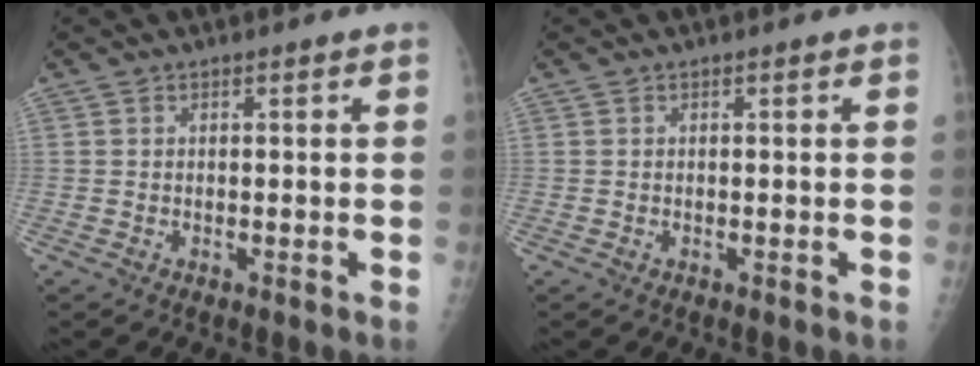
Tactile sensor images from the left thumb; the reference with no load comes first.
{"total": 0.0}